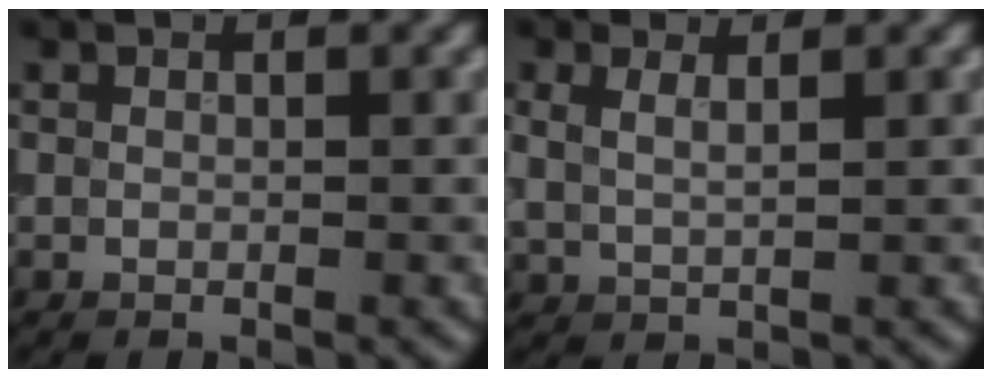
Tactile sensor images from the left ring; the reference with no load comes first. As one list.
[{"total": 2.1, "force": [1.3, 0.9, 1.5], "torque": [-0.021, 0.004, 0.022]}]